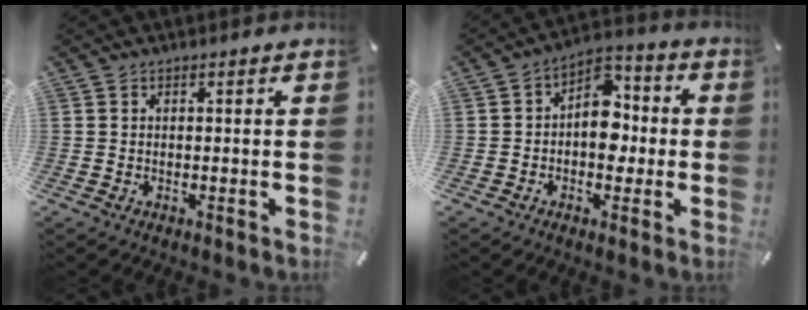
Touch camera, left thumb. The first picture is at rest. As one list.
[{"total": 9.4, "force": [-0.9, 6.8, 6.5], "torque": [-0.077, 0.004, -0.019]}]